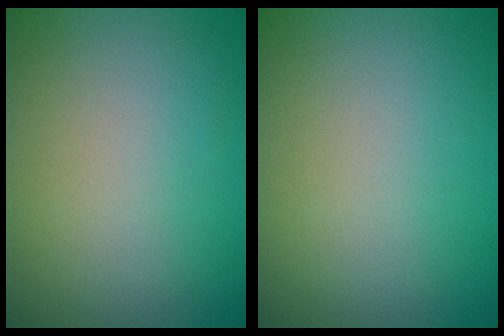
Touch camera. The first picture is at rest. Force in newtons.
{"total": 0.0}